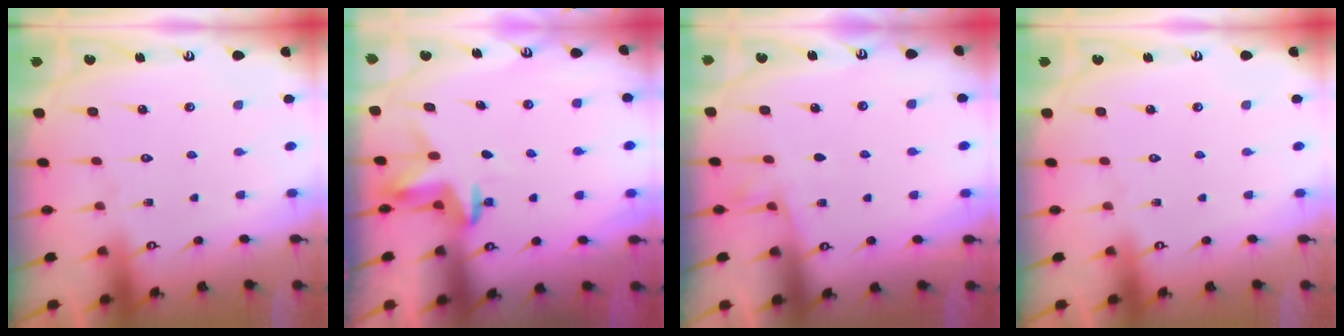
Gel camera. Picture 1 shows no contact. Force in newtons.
{"total": 3.3, "press": 3.3, "slide": 0.2}
{"total": 3.8, "press": 3.7, "slide": 0.5}
{"total": 0.0}